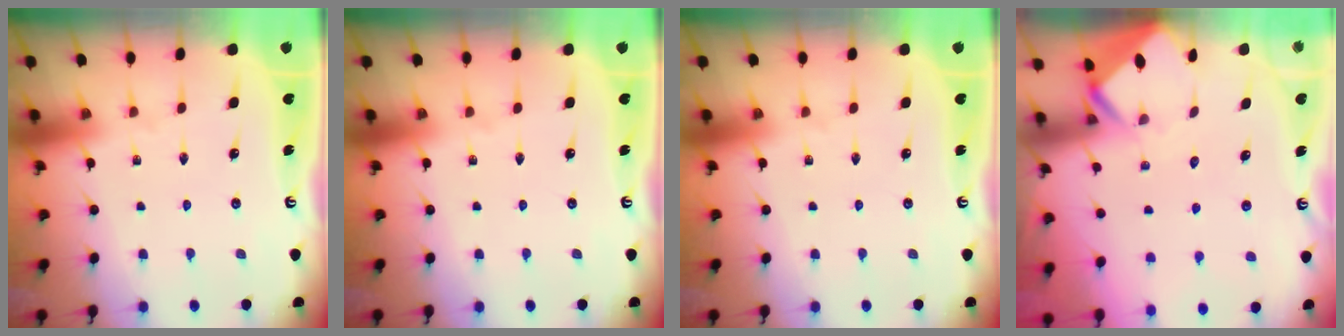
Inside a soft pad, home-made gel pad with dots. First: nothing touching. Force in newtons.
{"total": 0.0}
{"total": 0.0}
{"total": 3.2, "press": 3.2, "slide": 0.4}